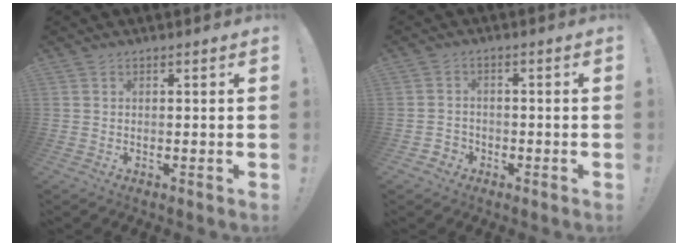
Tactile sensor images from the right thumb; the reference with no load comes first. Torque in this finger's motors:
{"motor_torque": [0.35, -0.30, -0.01, -0.24, 0.00]}